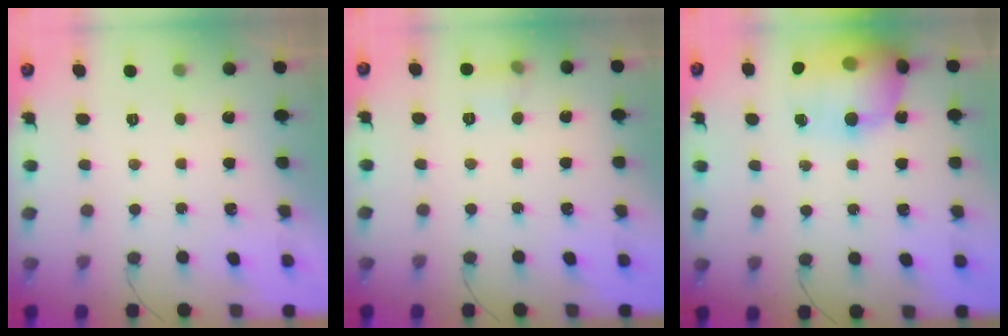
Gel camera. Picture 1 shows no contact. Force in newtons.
{"total": 6.0, "press": 5.7, "slide": 1.8}
{"total": 20.4, "press": 19.9, "slide": 4.2}